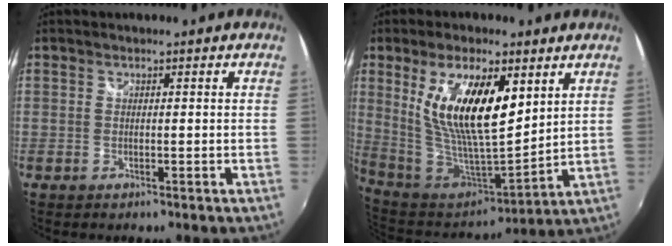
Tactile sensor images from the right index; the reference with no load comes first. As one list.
[{"total": 19.0, "force": [6.7, 7.0, 16.4], "torque": [-0.310, -0.006, 0.136]}]